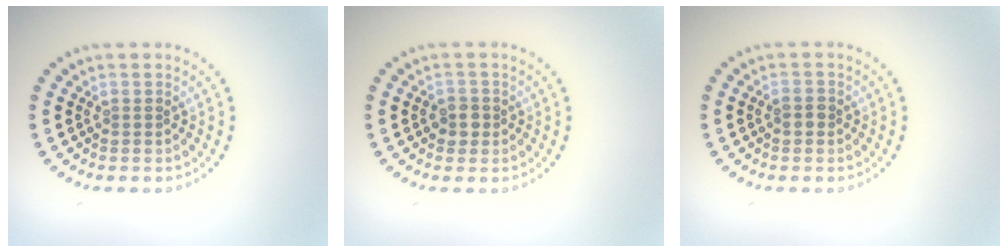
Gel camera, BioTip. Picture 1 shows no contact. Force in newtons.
{"total": 1.6, "press": 1.5, "slide": 0.6}
{"total": 1.2, "press": 1.2, "slide": 0.2}